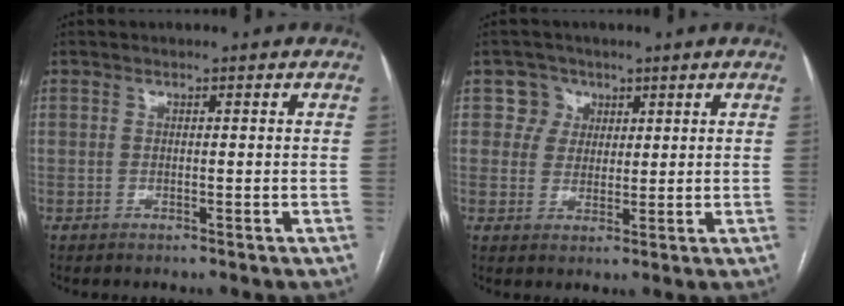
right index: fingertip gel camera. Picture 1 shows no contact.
{"total": 4.0, "force": [1.7, 3.7, -0.3], "torque": [0.011, 0.007, 0.029]}